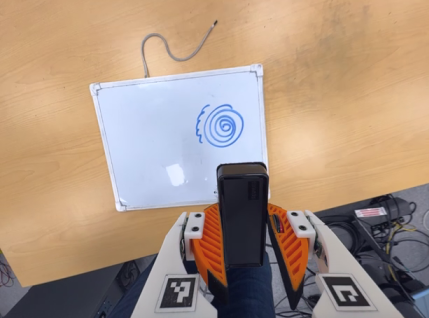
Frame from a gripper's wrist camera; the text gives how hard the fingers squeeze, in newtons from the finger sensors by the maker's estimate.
{"total": 5.5, "left": 5.5, "right": 5.5}